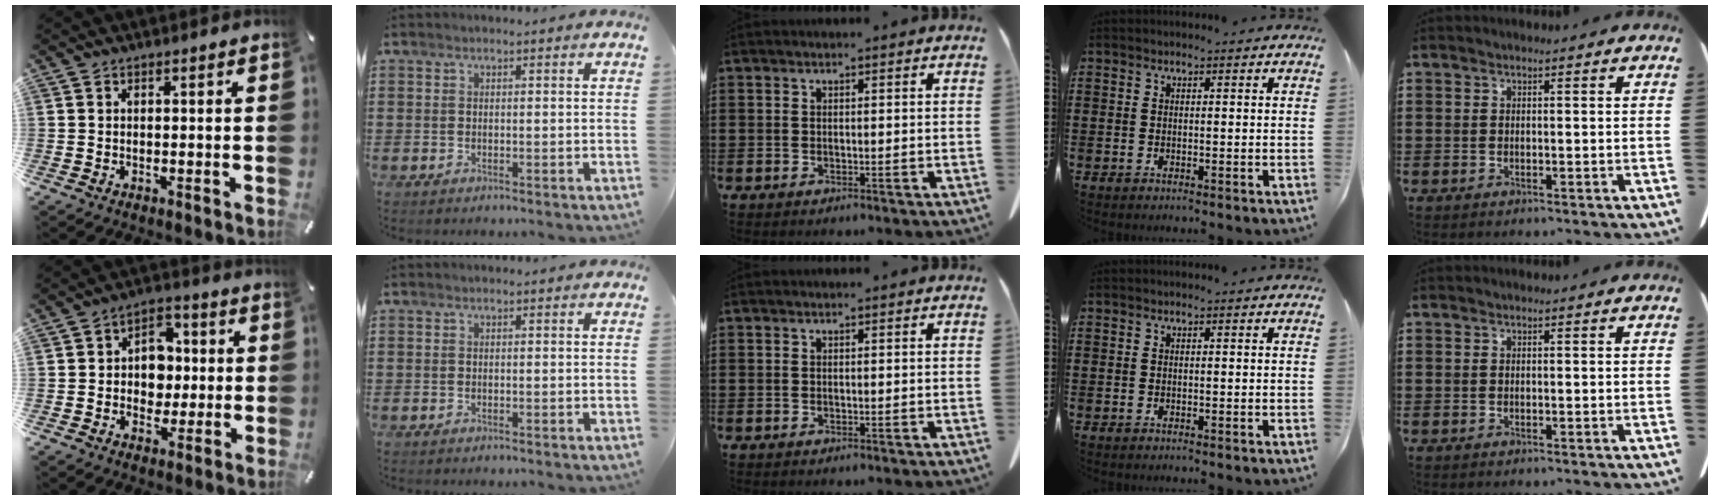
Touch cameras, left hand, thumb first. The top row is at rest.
{"thumb": {"total": 8.4, "force": [-0.5, 7.4, 4.1], "torque": [-0.057, 0.012, -0.008]}}